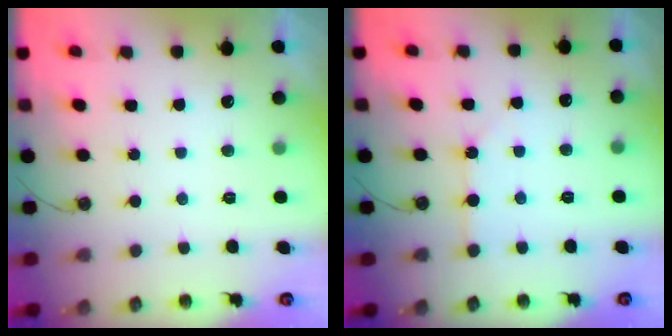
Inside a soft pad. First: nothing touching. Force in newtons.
{"total": 1.2, "press": 1.2, "slide": 0.2}